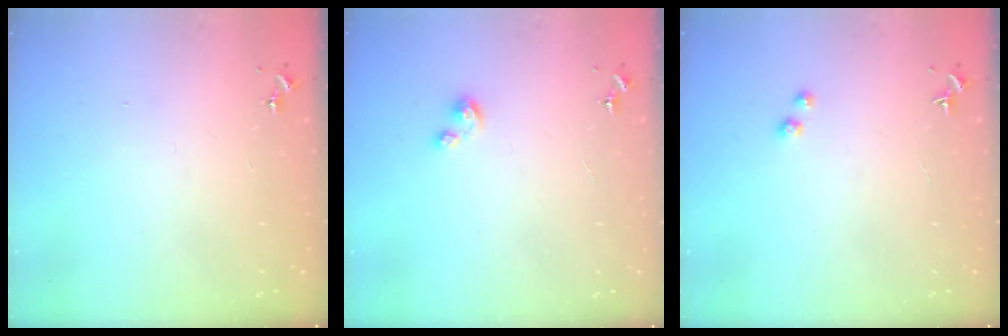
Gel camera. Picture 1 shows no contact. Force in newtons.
{"total": 3.2, "press": 3.2, "slide": 0.3}
{"total": 1.7, "press": 1.6, "slide": 0.1}